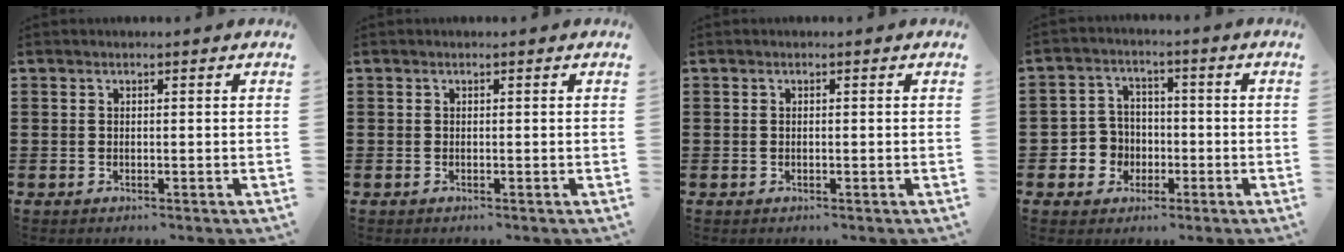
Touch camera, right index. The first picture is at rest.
{"total": 0.0}
{"total": 0.0}
{"total": 5.1, "force": [-1.4, 4.7, 1.3], "torque": [-0.046, 0.012, -0.029]}